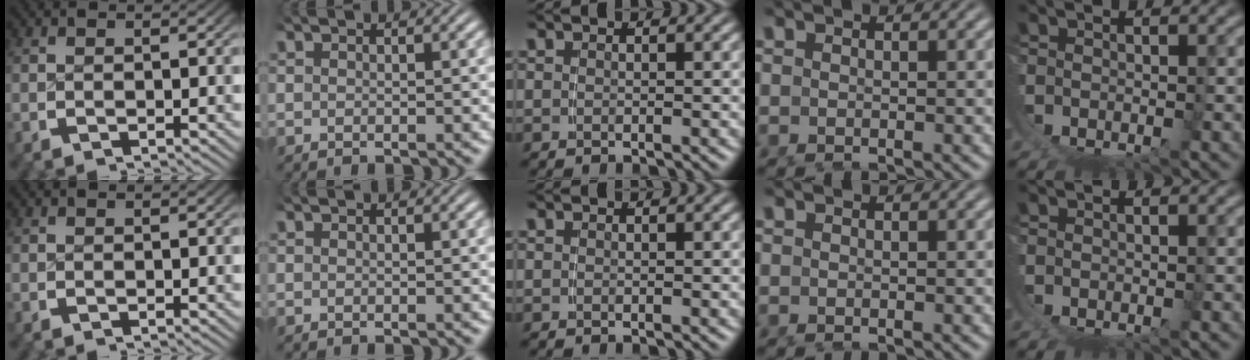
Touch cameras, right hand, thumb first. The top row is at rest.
{}